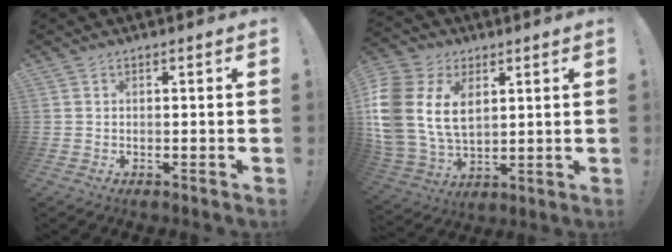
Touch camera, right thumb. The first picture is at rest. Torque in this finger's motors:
{"motor_torque": [1.58, 2.82, 0.53, 0.52, 0.24]}